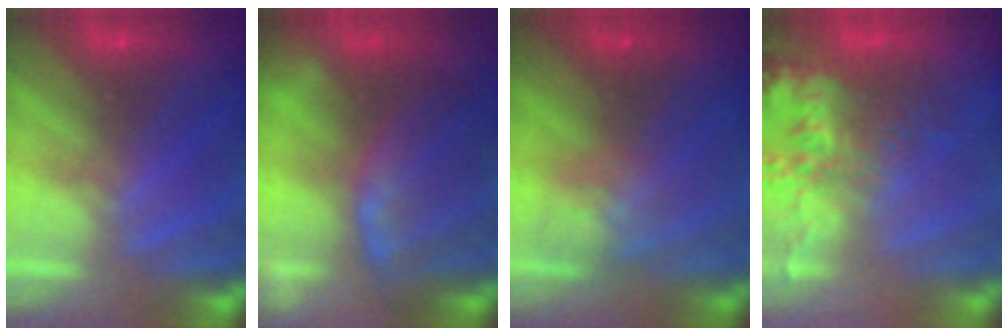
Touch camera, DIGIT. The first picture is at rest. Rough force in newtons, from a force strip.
{"total": 6.0}
{"total": 2.8}
{"total": 7.5}